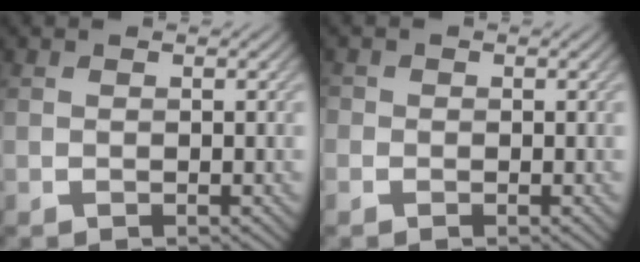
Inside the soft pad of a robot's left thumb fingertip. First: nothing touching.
{"total": 1.2, "force": [-0.4, 1.1, 0.2], "torque": [0.001, -0.004, -0.009]}